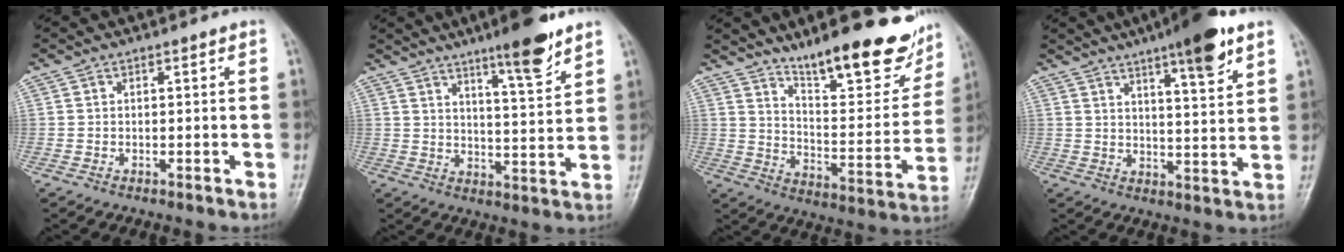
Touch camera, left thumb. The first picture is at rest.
{"total": 10.3, "force": [7.1, 1.5, 7.3], "torque": [-0.099, -0.047, 0.110]}
{"total": 21.2, "force": [15.1, 5.9, 13.6], "torque": [-0.147, -0.093, 0.232]}
{"total": 11.8, "force": [7.4, 2.1, 9.0], "torque": [-0.119, -0.037, 0.107]}